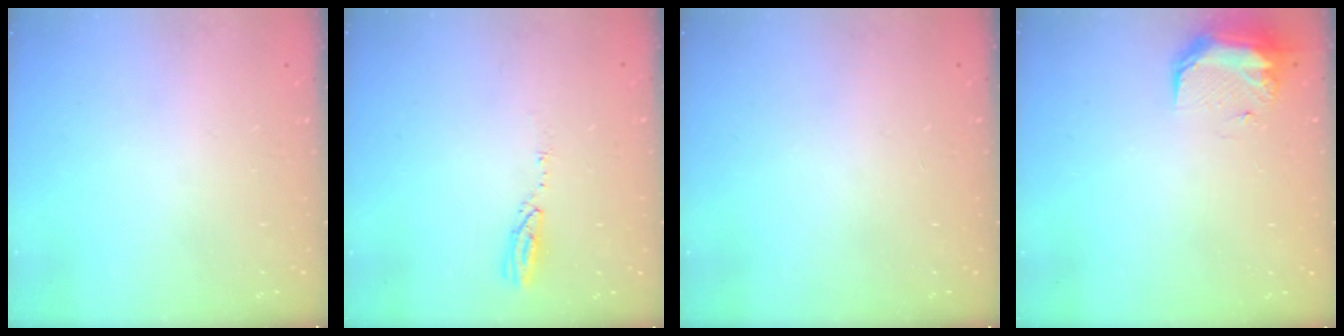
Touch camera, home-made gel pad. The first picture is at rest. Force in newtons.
{"total": 3.6, "press": 3.6, "slide": 0.3}
{"total": 0.0}
{"total": 17.8, "press": 11.5, "slide": 13.6}